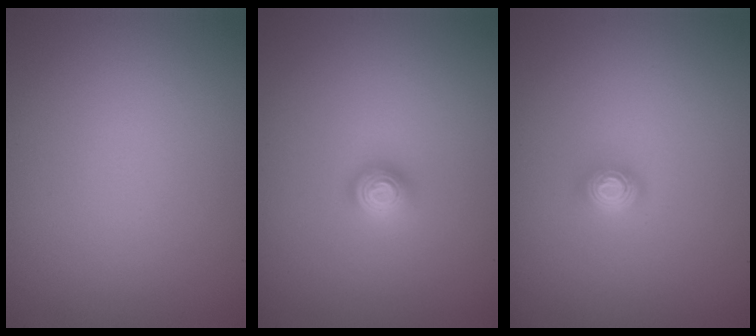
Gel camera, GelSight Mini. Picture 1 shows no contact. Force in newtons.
{"total": 1.7, "press": 1.3, "slide": 1.1}
{"total": 1.6, "press": 1.2, "slide": 1.1}